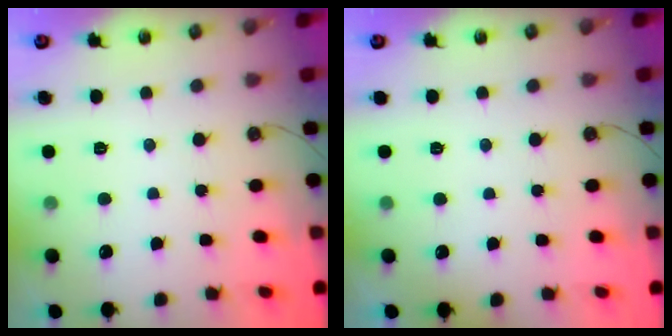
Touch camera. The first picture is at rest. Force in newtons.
{"total": 1.7, "press": 0.4, "slide": 1.6}